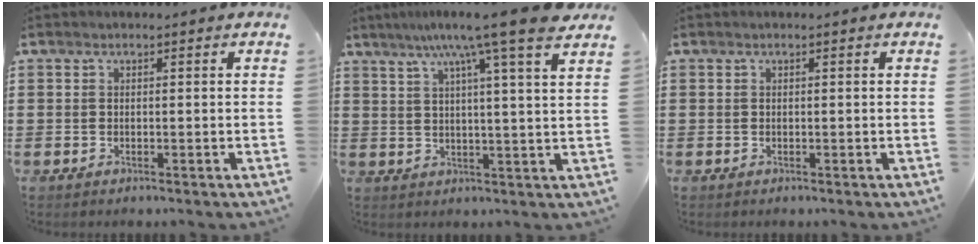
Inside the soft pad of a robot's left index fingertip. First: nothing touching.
{"total": 10.4, "force": [7.2, -0.9, 7.4], "torque": [-0.139, -0.027, 0.112]}
{"total": 0.0}